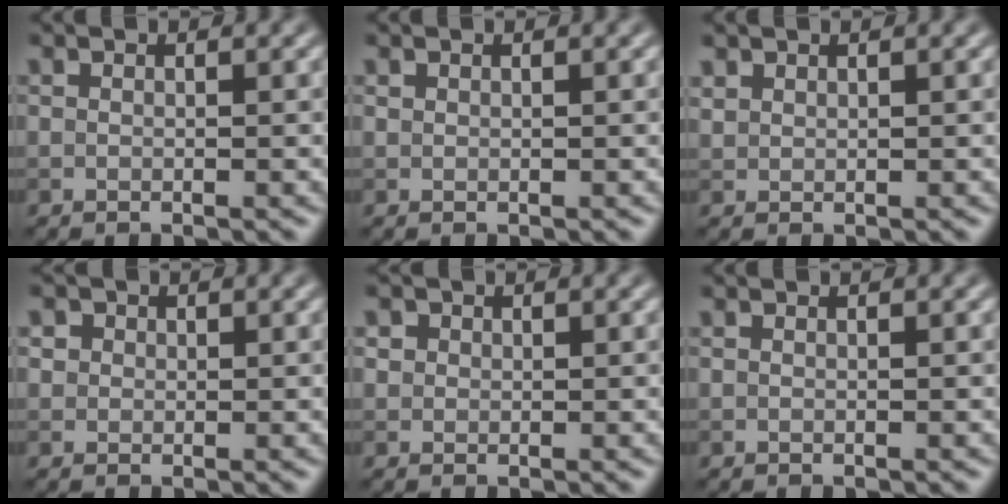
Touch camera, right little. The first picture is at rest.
{"total": 0.0}
{"total": 1.0, "force": [0.8, 0.6, 0.1], "torque": [-0.005, 0.001, 0.021]}
{"total": 2.0, "force": [0.9, 1.6, 0.7], "torque": [-0.012, 0.003, 0.011]}
{"total": 1.5, "force": [0.7, 1.3, 0.5], "torque": [-0.007, 0.002, 0.010]}
{"total": 0.0}